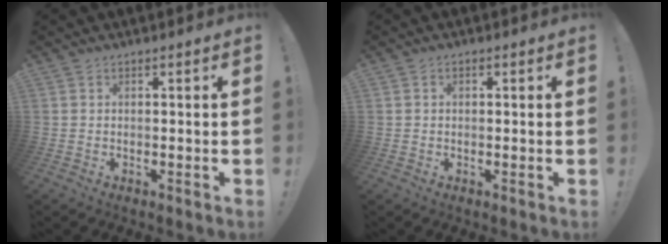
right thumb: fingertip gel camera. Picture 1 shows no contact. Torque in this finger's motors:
{"motor_torque": [-0.24, -0.01, -0.15, 0.11, 0.06]}